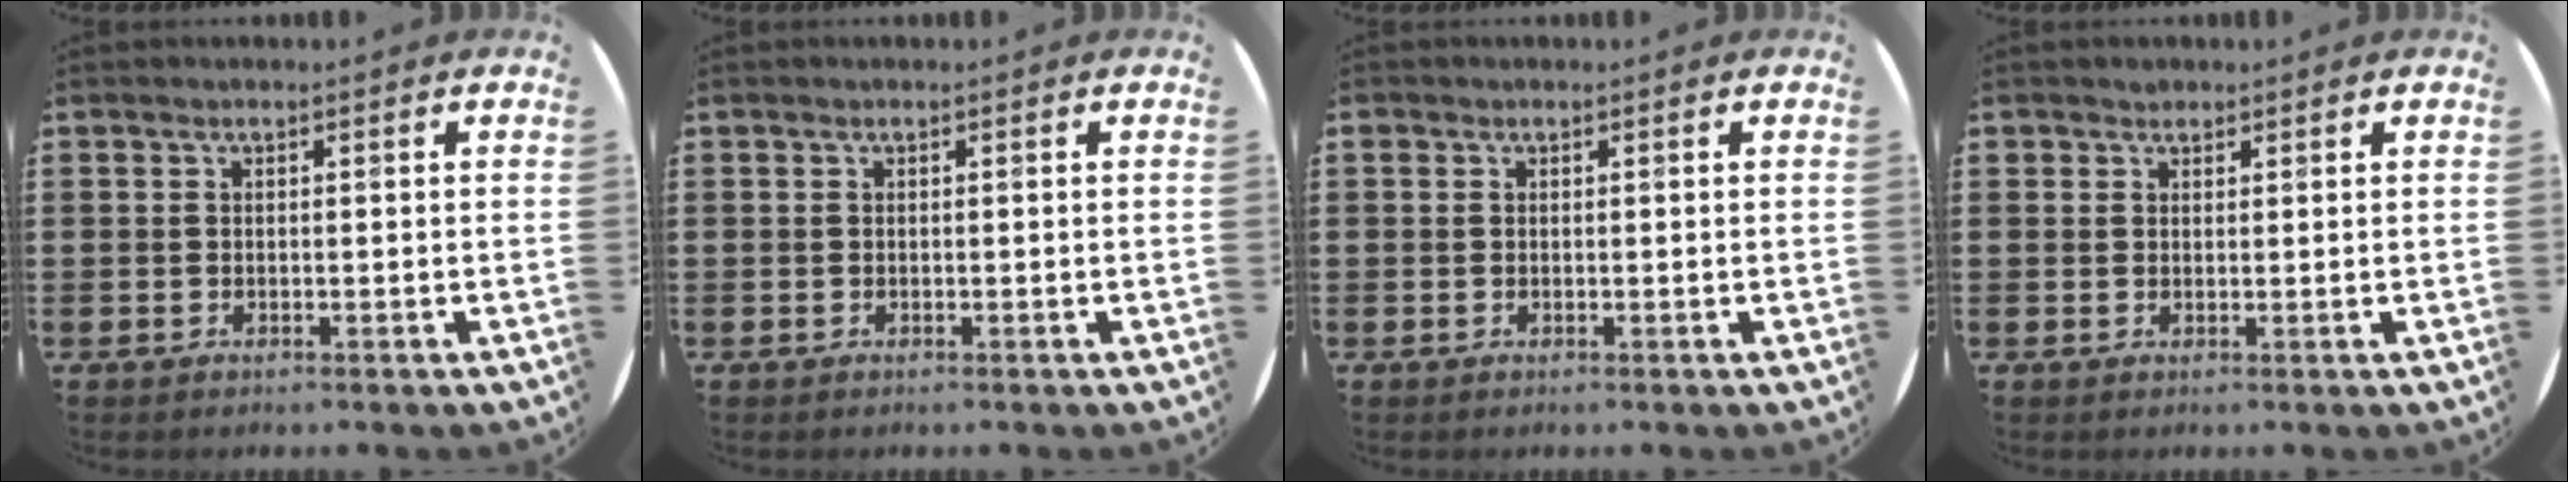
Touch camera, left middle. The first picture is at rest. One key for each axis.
{"total": 0.0}
{"total": 0.0}
{"total": 1.0, "fx": 0.9, "fy": 0.4, "fz": -0.1, "tx": 0.000, "ty": 0.002, "tz": 0.019}